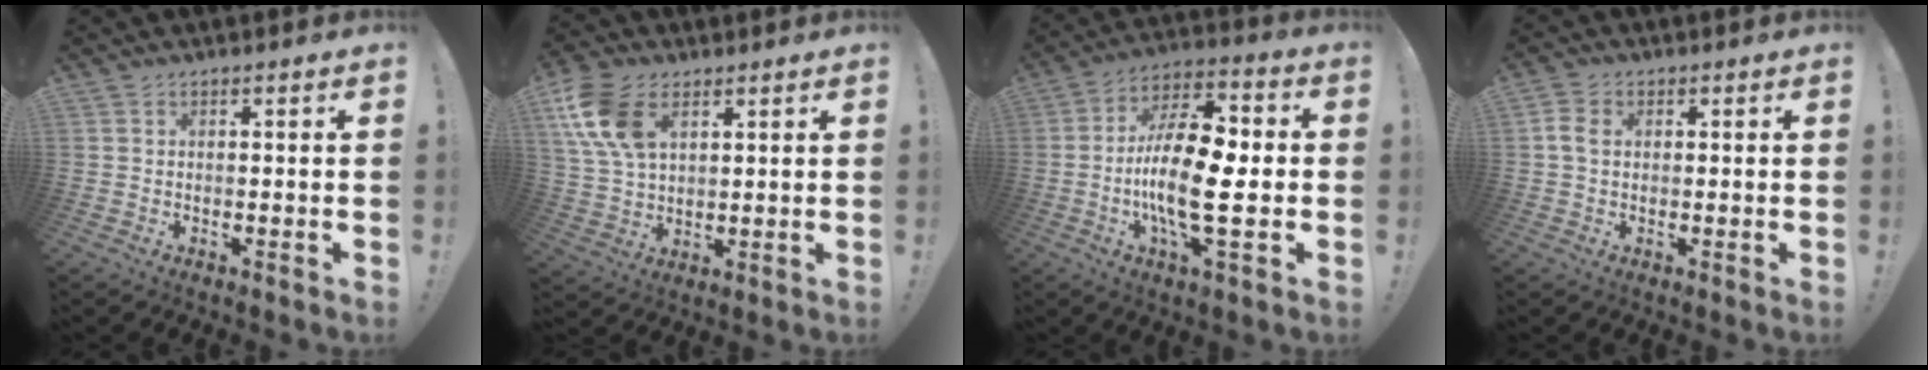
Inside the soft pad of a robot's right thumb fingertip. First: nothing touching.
{"total": 14.2, "force": [5.9, 9.1, 9.2], "torque": [-0.193, -0.011, 0.113]}
{"total": 19.1, "force": [-3.3, 7.4, 17.3], "torque": [-0.320, 0.003, -0.058]}
{"total": 4.1, "force": [0.5, 2.9, 2.9], "torque": [-0.064, 0.010, 0.012]}